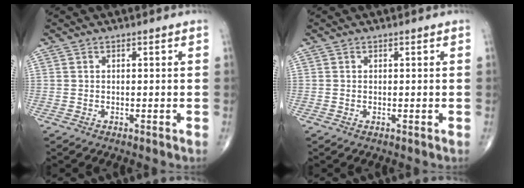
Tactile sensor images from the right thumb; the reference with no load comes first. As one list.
[{"total": 0.0}]